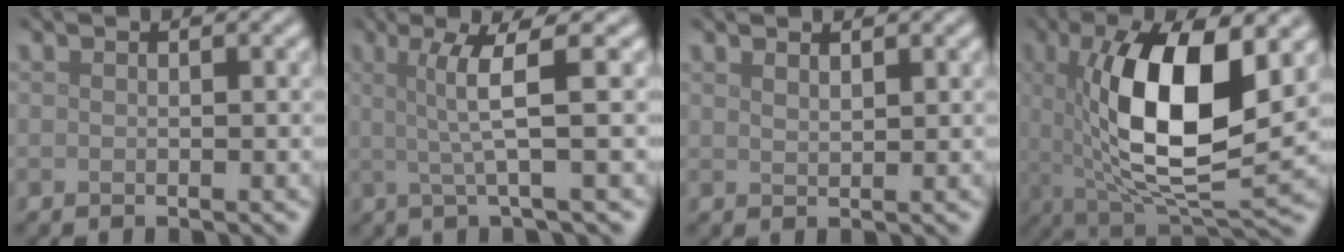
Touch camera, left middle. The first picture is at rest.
{"total": 4.1, "force": [0.7, 0.5, 4.0], "torque": [-0.075, 0.003, 0.014]}
{"total": 1.0, "force": [0.9, 0.2, 0.4], "torque": [-0.007, -0.002, 0.017]}
{"total": 12.3, "force": [1.8, 4.3, 11.3], "torque": [-0.191, -0.005, 0.033]}